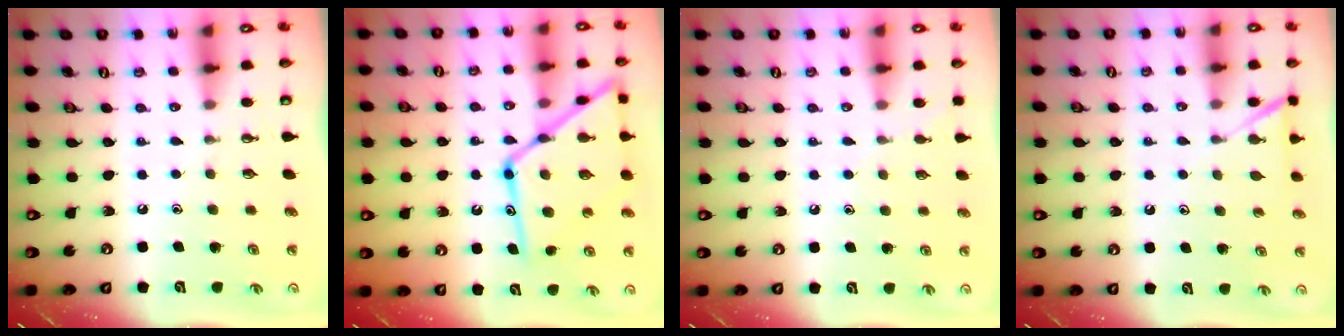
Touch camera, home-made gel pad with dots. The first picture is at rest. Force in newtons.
{"total": 19.6, "press": 19.6, "slide": 1.6}
{"total": 4.1, "press": 4.1, "slide": 0.4}
{"total": 5.9, "press": 5.9, "slide": 0.5}